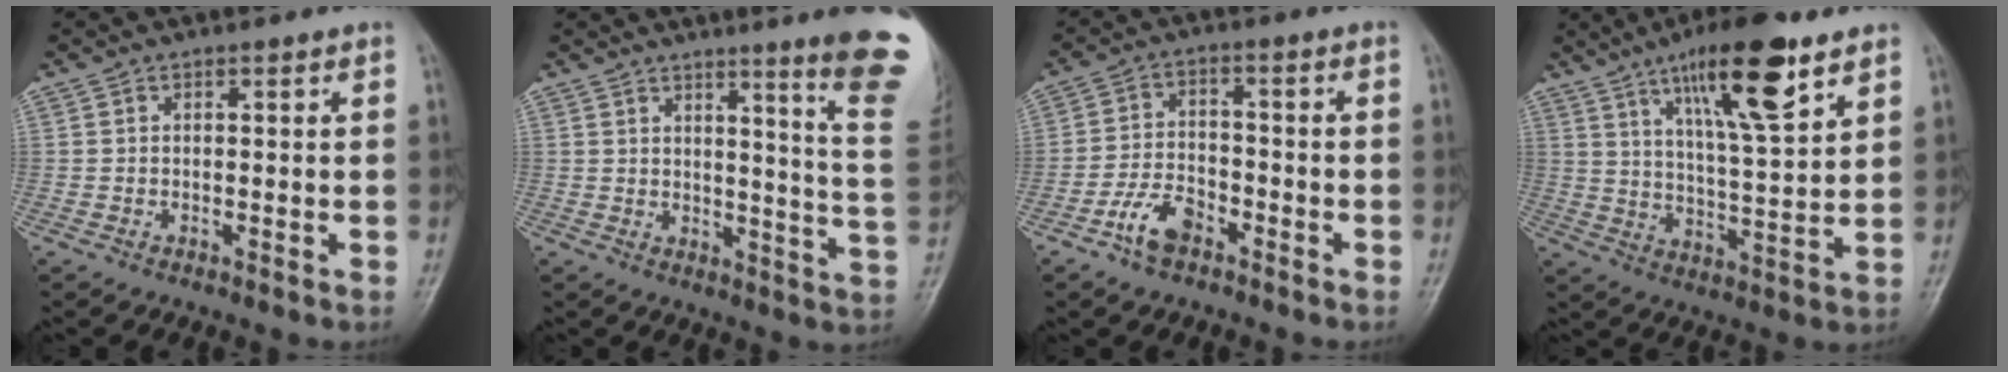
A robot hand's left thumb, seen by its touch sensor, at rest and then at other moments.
{"total": 15.6, "force": [10.3, -0.1, 11.8], "torque": [-0.130, -0.081, 0.116]}
{"total": 6.3, "force": [-3.9, 3.4, 3.6], "torque": [-0.064, 0.025, -0.075]}
{"total": 15.7, "force": [9.0, 3.3, 12.4], "torque": [-0.192, -0.043, 0.154]}